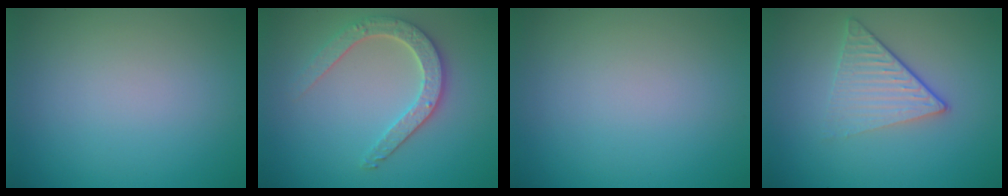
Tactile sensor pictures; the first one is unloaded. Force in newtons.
{"total": 3.6, "press": 3.2, "slide": 1.7}
{"total": 0.0}
{"total": 3.7, "press": 2.7, "slide": 2.6}